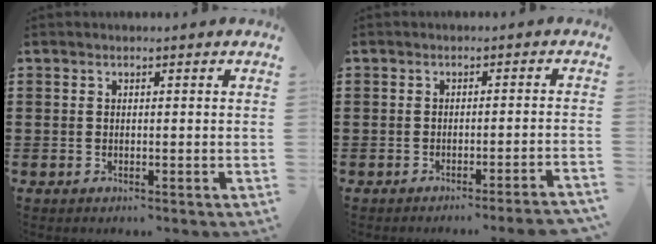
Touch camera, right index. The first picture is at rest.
{"total": 2.2, "force": [-1.9, -0.5, 1.0], "torque": [-0.018, -0.004, -0.038]}